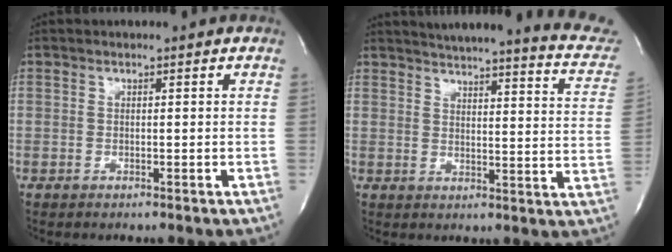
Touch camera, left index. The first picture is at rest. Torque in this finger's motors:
{"motor_torque": [1.17, -0.97, 0.14, 0.06]}